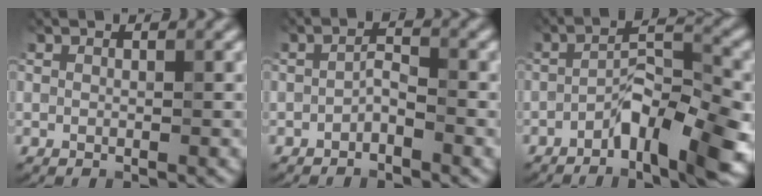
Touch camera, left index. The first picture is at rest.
{"total": 1.3, "force": [-0.9, 0.4, 0.9], "torque": [-0.017, 0.007, -0.019]}
{"total": 7.5, "force": [-4.0, 2.1, 6.1], "torque": [-0.095, 0.008, -0.072]}